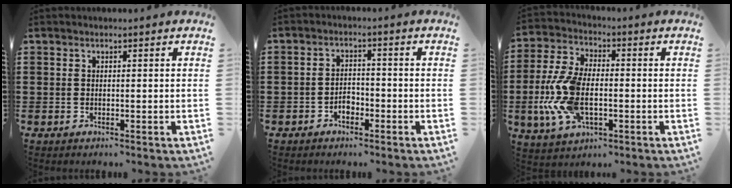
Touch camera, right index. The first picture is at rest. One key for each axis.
{"total": 2.5, "fx": -1.5, "fy": 1.7, "fz": 1.1, "tx": -0.025, "ty": 0.003, "tz": -0.032}
{"total": 11.0, "fx": -2.3, "fy": 5.9, "fz": 9.0, "tx": -0.220, "ty": -0.007, "tz": -0.048}